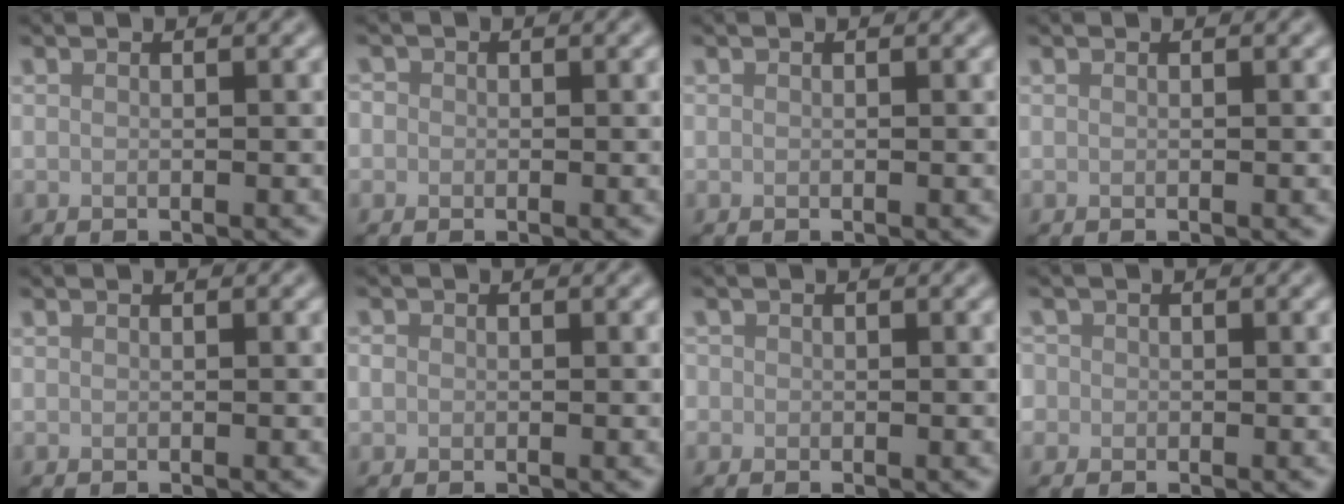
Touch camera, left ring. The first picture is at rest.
{"total": 1.3, "force": [0.2, 1.3, 0.3], "torque": [0.005, 0.001, -0.006]}
{"total": 0.0}
{"total": 0.0}
{"total": 0.0}
{"total": 0.9, "force": [-0.1, 0.9, 0.2], "torque": [0.002, -0.003, -0.006]}
{"total": 0.7, "force": [0.0, 0.7, 0.0], "torque": [0.009, -0.003, -0.003]}
{"total": 1.4, "force": [0.2, 1.4, 0.3], "torque": [0.007, 0.003, -0.006]}